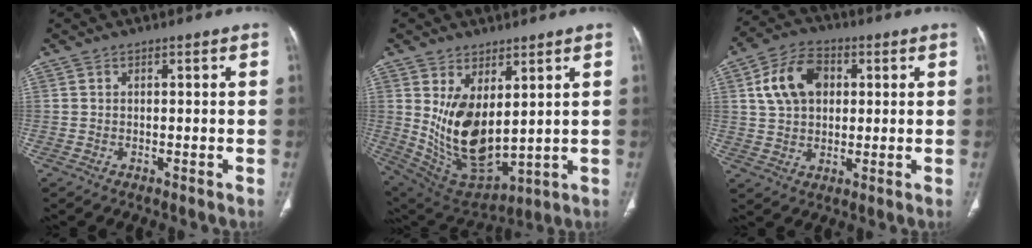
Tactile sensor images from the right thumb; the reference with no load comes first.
{"total": 14.3, "force": [3.2, 7.5, 11.8], "torque": [-0.204, -0.032, 0.091]}
{"total": 11.2, "force": [2.8, 7.8, 7.4], "torque": [-0.119, 0.009, 0.047]}